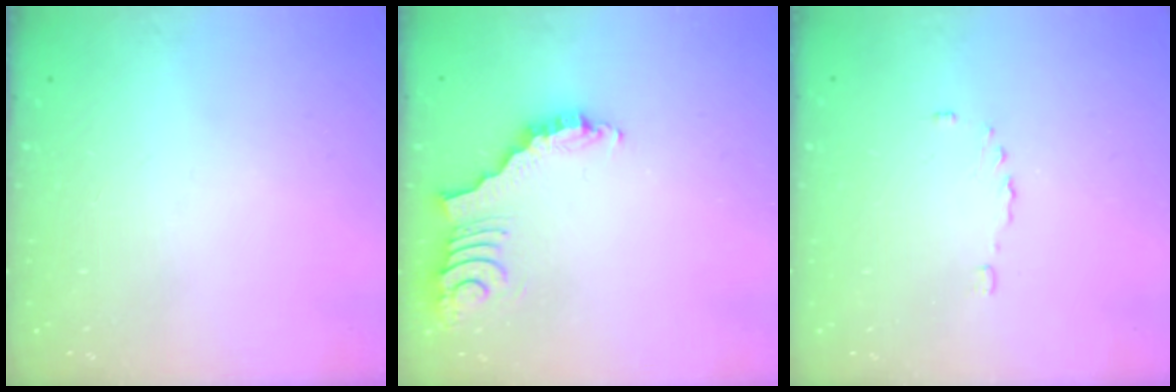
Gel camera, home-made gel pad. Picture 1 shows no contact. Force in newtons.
{"total": 3.6, "press": 3.6, "slide": 0.7}
{"total": 2.9, "press": 2.9, "slide": 0.5}